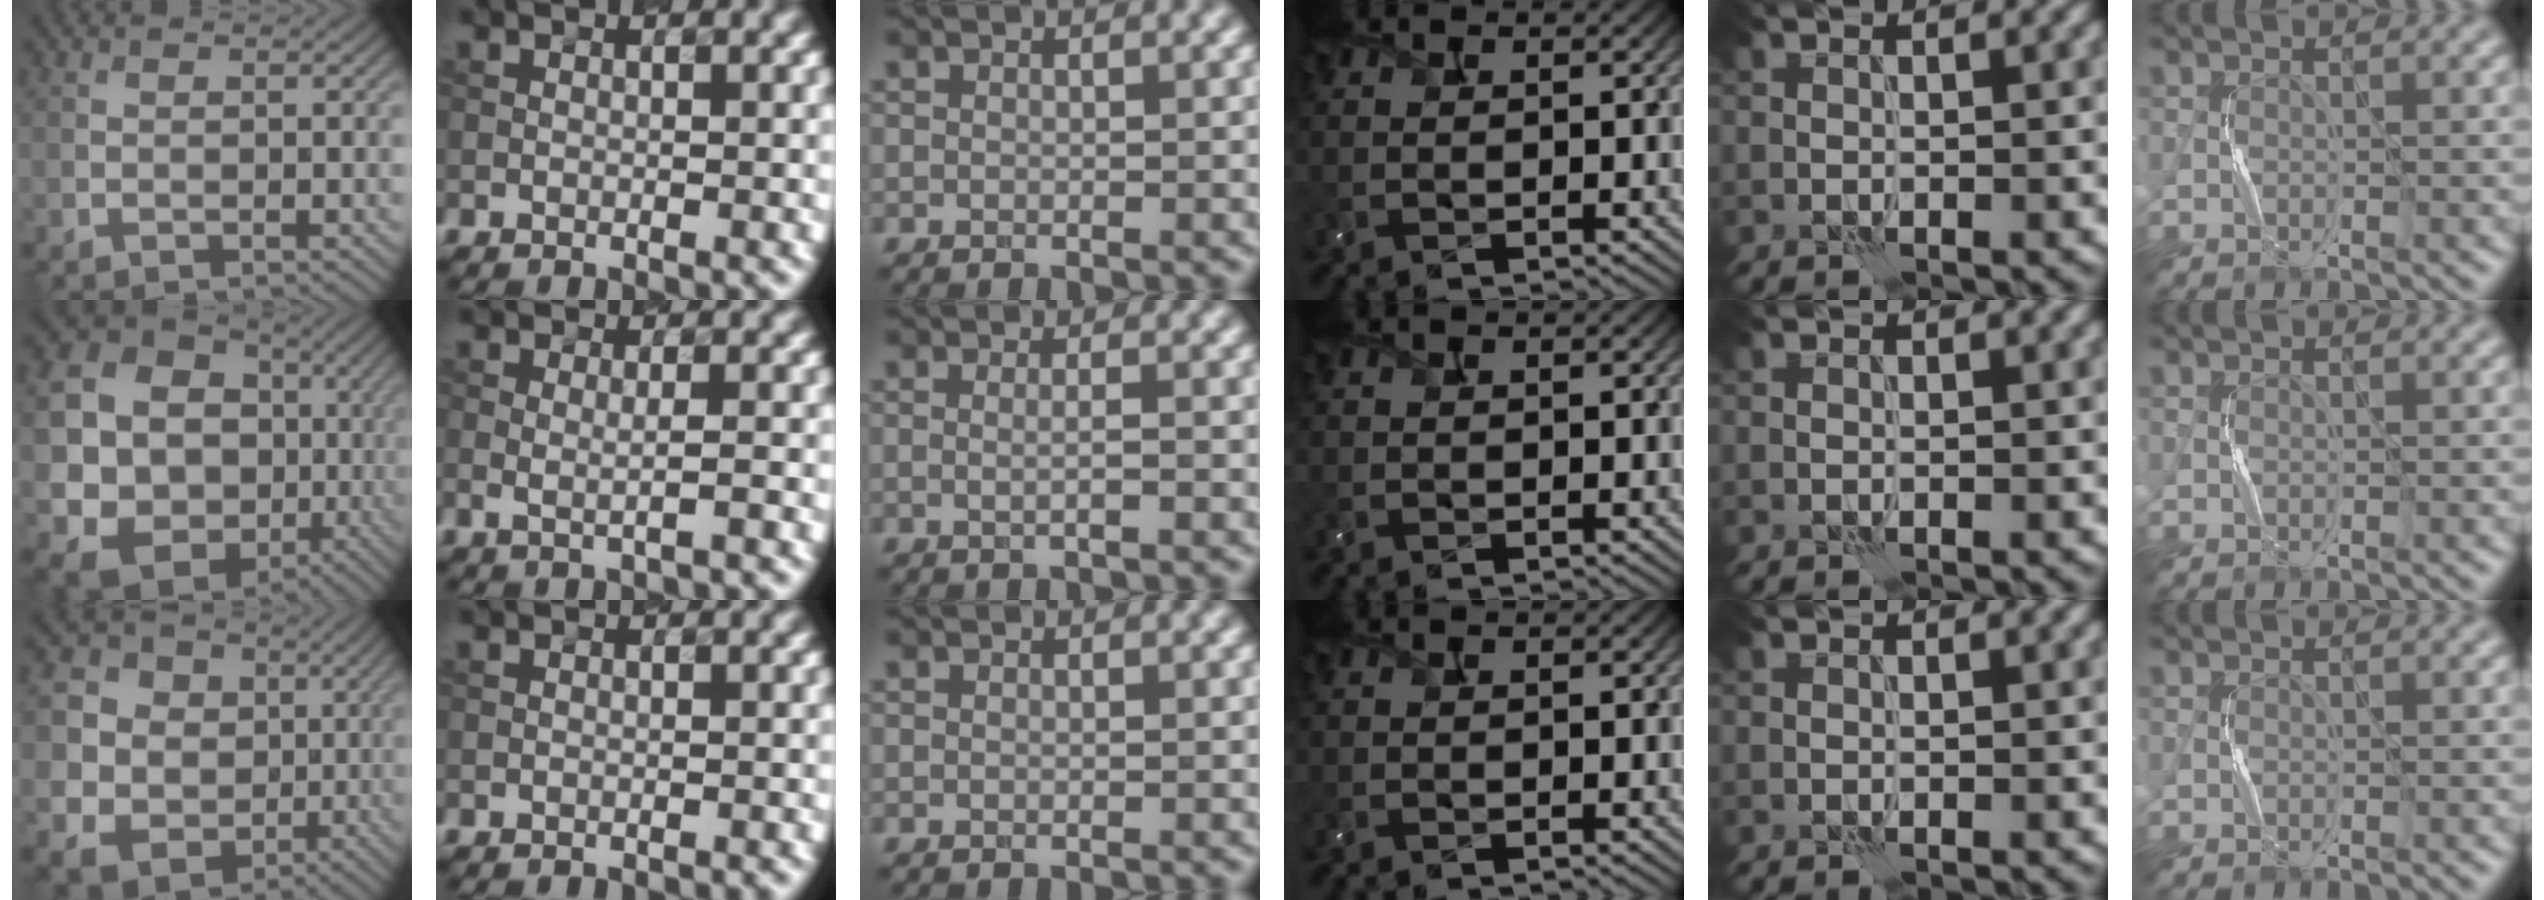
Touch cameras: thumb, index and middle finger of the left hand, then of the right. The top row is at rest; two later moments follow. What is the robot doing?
{"motion": "squeeze", "object": "bubble wrap"}